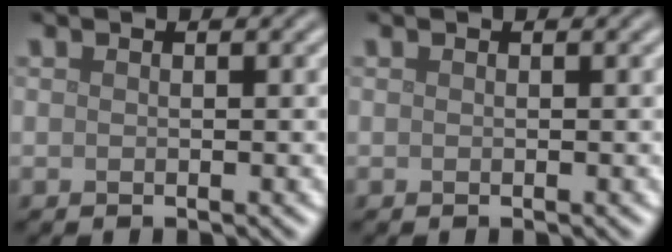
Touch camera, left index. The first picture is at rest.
{"total": 0.0}